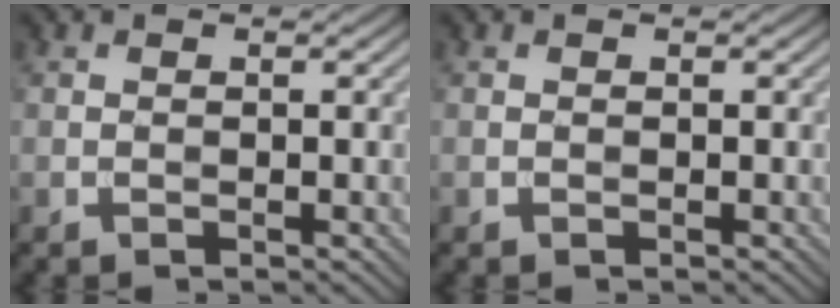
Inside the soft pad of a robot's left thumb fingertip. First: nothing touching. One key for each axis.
{"total": 0.0}